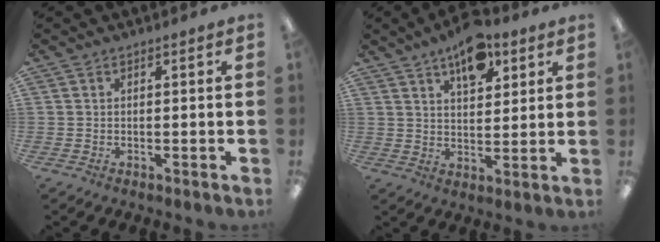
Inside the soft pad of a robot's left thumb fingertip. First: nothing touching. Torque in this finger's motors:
{"motor_torque": [0.05, 0.13, -0.01, -0.33, 0.05]}